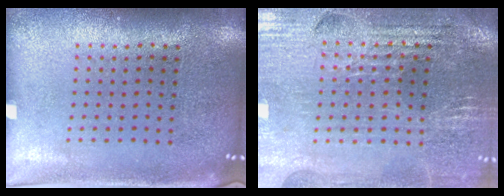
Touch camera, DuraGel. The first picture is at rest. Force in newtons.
{"total": 2.8, "press": 2.8, "slide": 0.5}